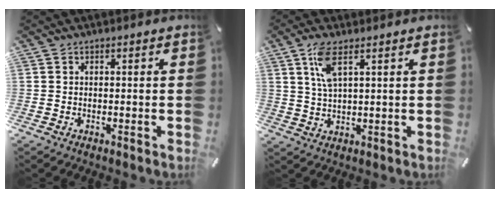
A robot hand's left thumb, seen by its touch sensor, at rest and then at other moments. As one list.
[{"total": 6.3, "force": [3.2, 2.0, 5.1], "torque": [-0.110, 0.005, 0.055]}]